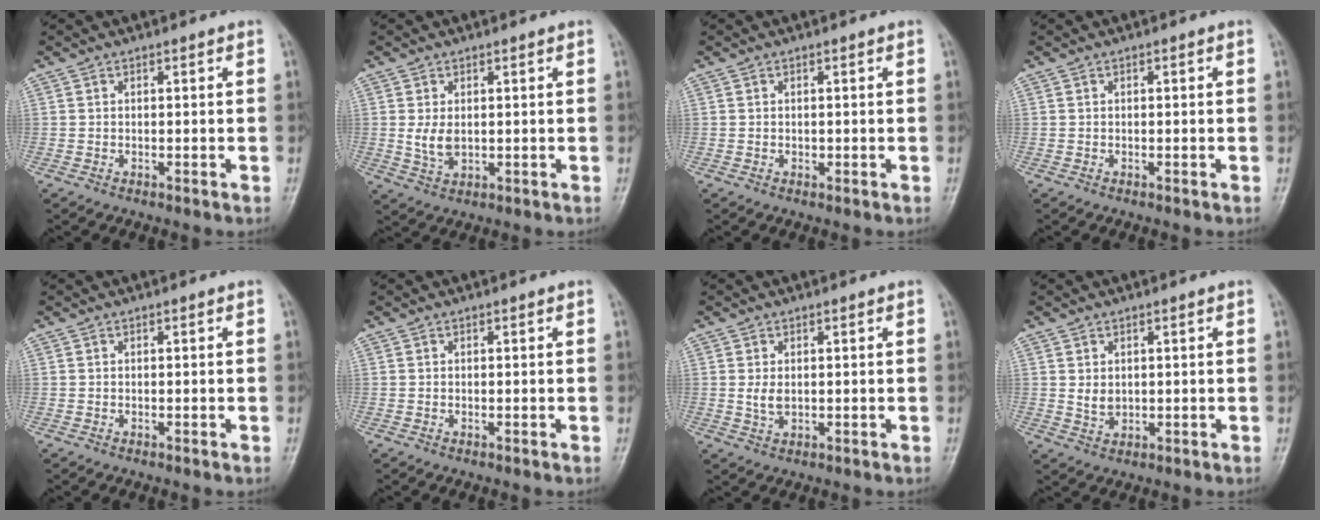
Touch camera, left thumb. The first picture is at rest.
{"total": 3.9, "force": [0.7, 2.4, 3.0], "torque": [-0.052, -0.011, 0.022]}
{"total": 0.5, "force": [0.3, 0.4, 0.2], "torque": [-0.002, -0.002, 0.003]}
{"total": 0.0}
{"total": 0.0}
{"total": 0.0}
{"total": 2.6, "force": [0.7, 1.5, 2.0], "torque": [-0.033, -0.008, 0.016]}
{"total": 2.7, "force": [1.0, 1.9, 1.7], "torque": [-0.022, -0.011, 0.024]}